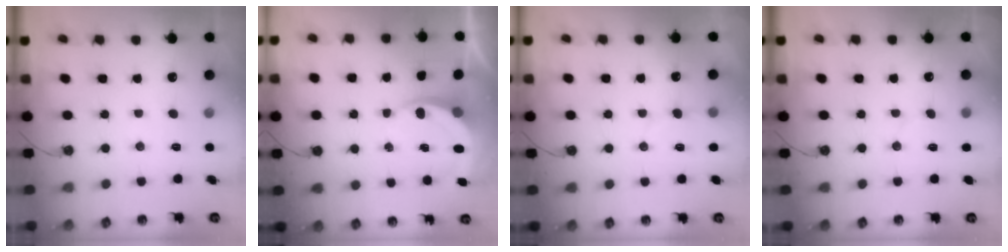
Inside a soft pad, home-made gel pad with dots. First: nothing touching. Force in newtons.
{"total": 4.6, "press": 4.6, "slide": 0.3}
{"total": 3.0, "press": 3.0, "slide": 0.2}
{"total": 3.9, "press": 3.8, "slide": 1.0}